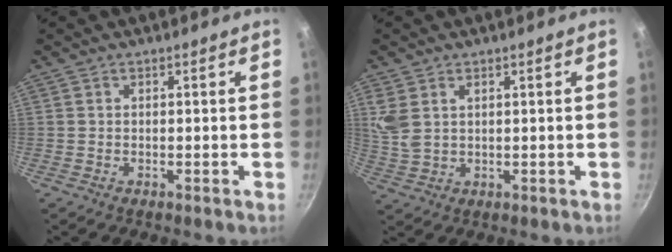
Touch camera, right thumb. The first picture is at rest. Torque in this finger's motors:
{"motor_torque": [0.90, 0.88, 0.64, 0.41, 0.05]}